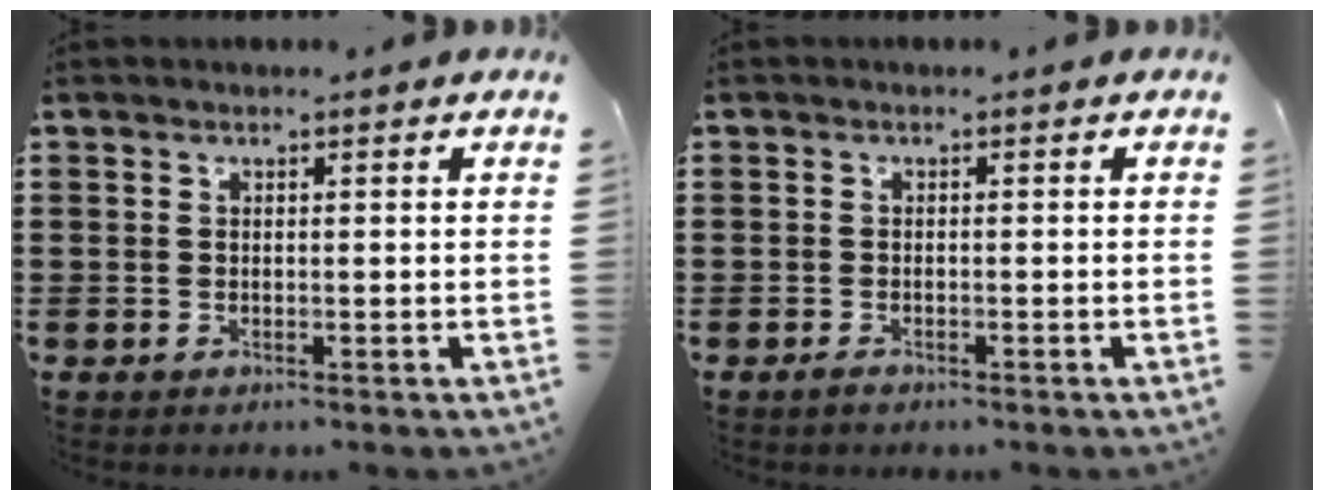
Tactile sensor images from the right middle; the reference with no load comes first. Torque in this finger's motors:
{"motor_torque": [1.00, -0.42, 0.15, 0.12]}